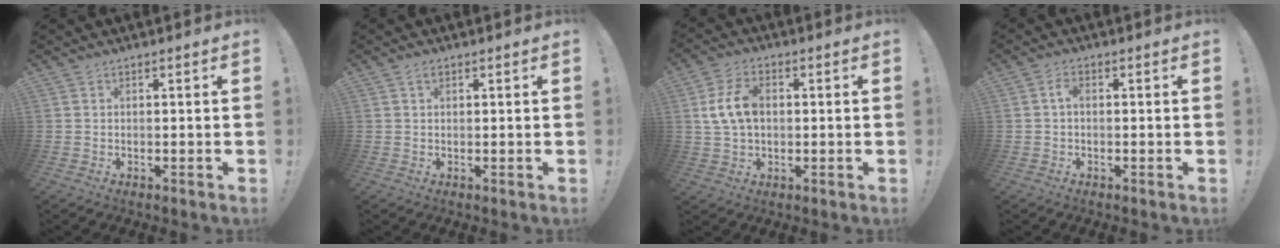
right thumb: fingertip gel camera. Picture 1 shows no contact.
{"total": 0.8, "force": [0.5, 0.5, 0.4], "torque": [-0.009, 0.002, 0.008]}
{"total": 9.6, "force": [1.1, 6.3, 7.2], "torque": [-0.140, 0.008, 0.024]}
{"total": 2.2, "force": [-0.3, 1.2, 1.9], "torque": [-0.042, 0.012, -0.005]}